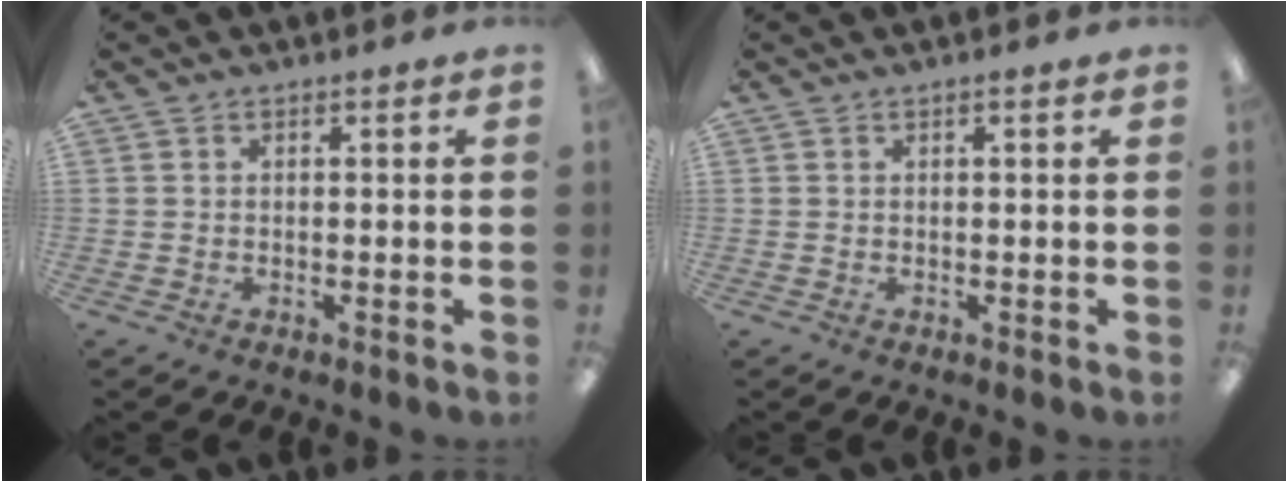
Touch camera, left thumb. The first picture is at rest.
{"total": 0.7, "force": [0.3, 0.0, 0.6], "torque": [-0.012, 0.000, 0.005]}